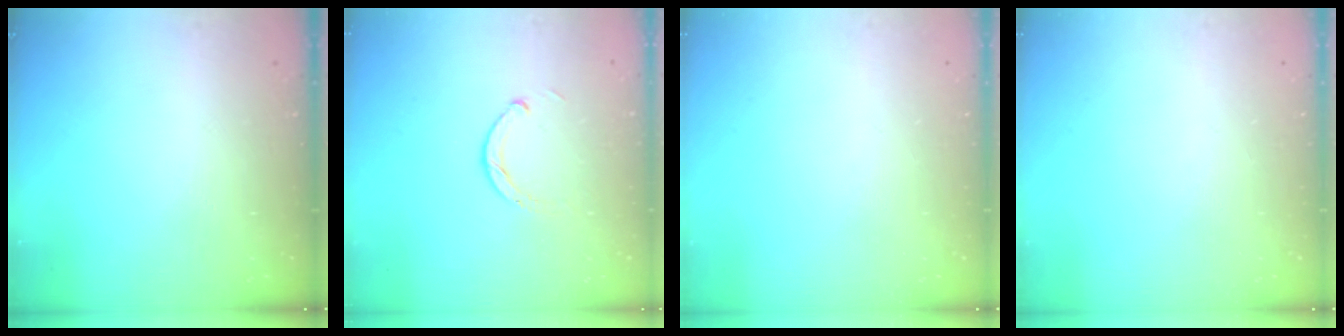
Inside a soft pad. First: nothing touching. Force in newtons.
{"total": 2.3, "press": 2.3, "slide": 0.3}
{"total": 0.0}
{"total": 0.0}